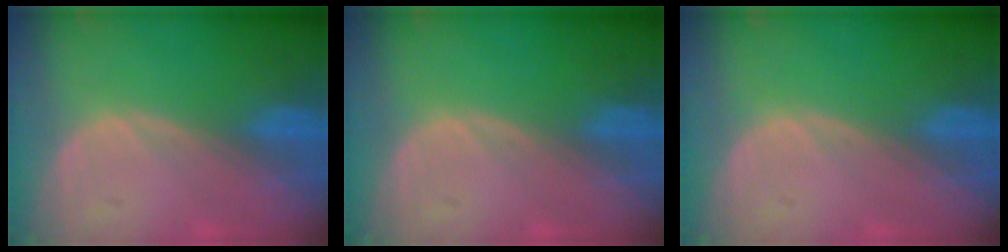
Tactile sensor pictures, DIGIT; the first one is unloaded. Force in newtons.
{"total": 0.0}
{"total": 0.0}